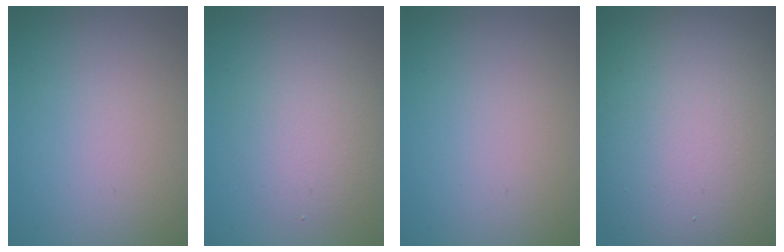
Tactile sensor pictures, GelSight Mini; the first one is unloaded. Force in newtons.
{"total": 3.4, "press": 3.4, "slide": 0.2}
{"total": 0.0}
{"total": 18.4, "press": 18.3, "slide": 1.2}